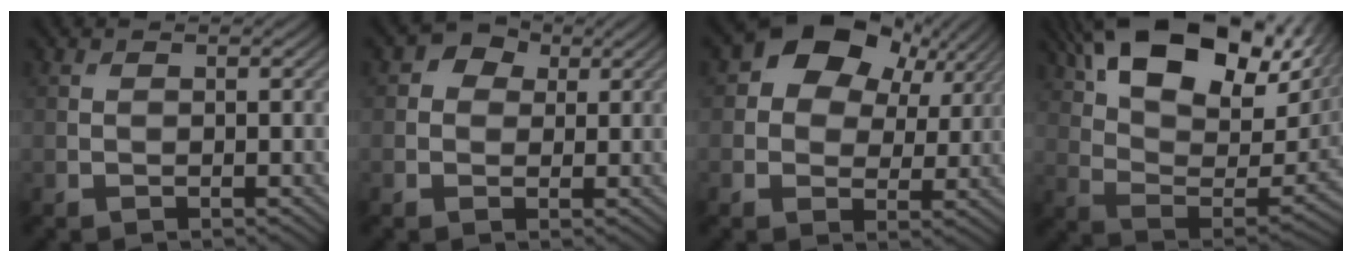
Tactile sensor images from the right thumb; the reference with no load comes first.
{"total": 3.0, "force": [0.8, 2.5, 1.4], "torque": [-0.022, 0.003, 0.005]}
{"total": 10.5, "force": [4.8, 7.2, 6.0], "torque": [-0.104, 0.002, 0.071]}
{"total": 20.8, "force": [11.6, 9.8, 14.2], "torque": [-0.263, 0.029, 0.185]}